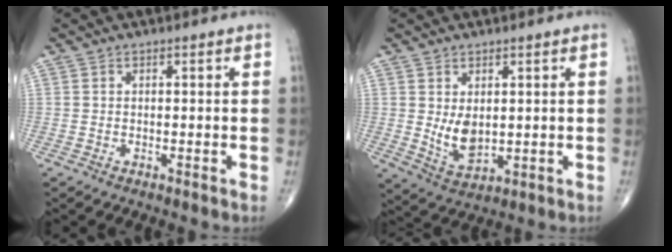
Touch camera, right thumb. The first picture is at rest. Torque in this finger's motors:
{"motor_torque": [0.41, 0.36, 0.25, -0.12, 0.06]}